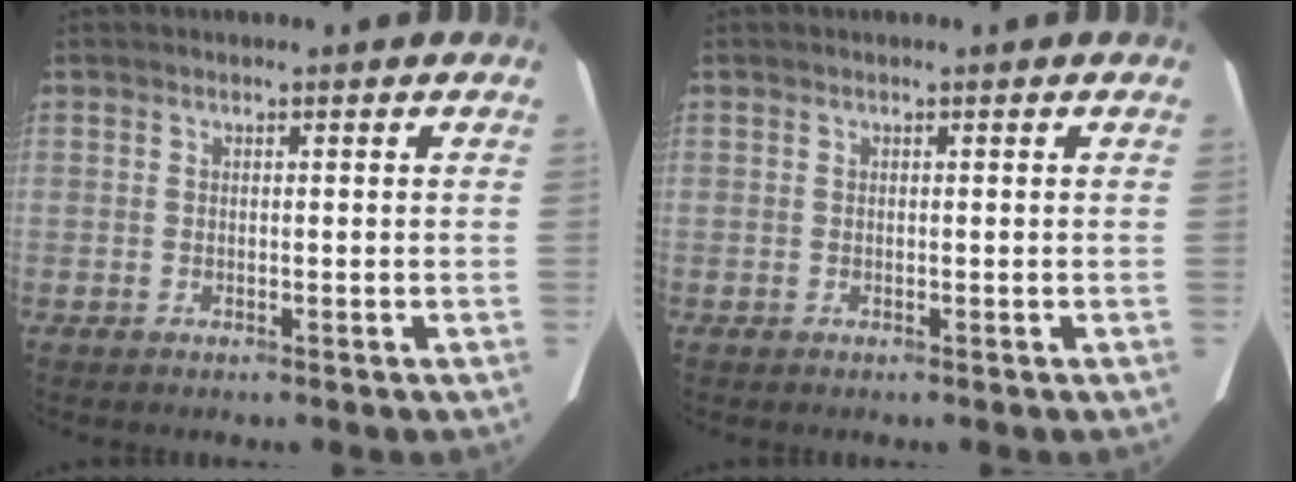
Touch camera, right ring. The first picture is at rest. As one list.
[{"total": 0.0}]